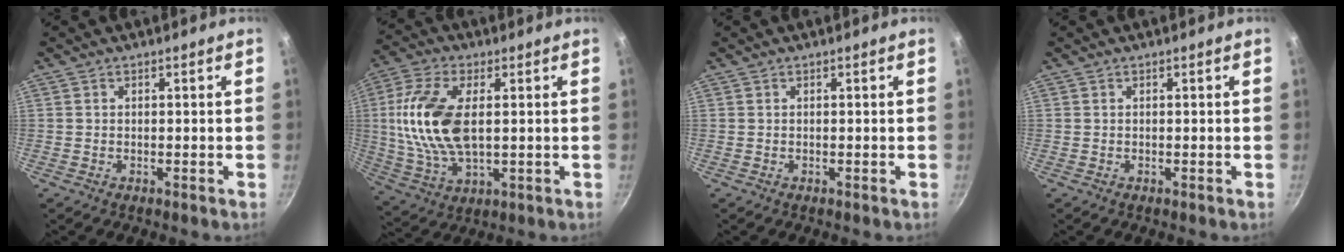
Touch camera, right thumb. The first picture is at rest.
{"total": 15.8, "force": [1.9, 8.2, 13.4], "torque": [-0.266, 0.001, 0.036]}
{"total": 0.0}
{"total": 0.0}